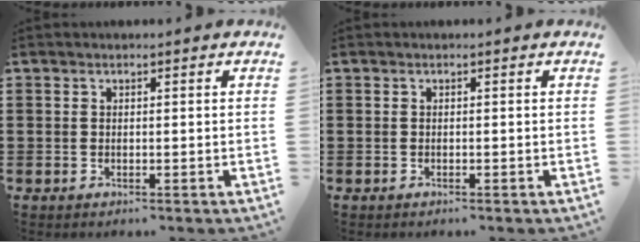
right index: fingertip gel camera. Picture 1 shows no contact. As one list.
[{"total": 0.0}]